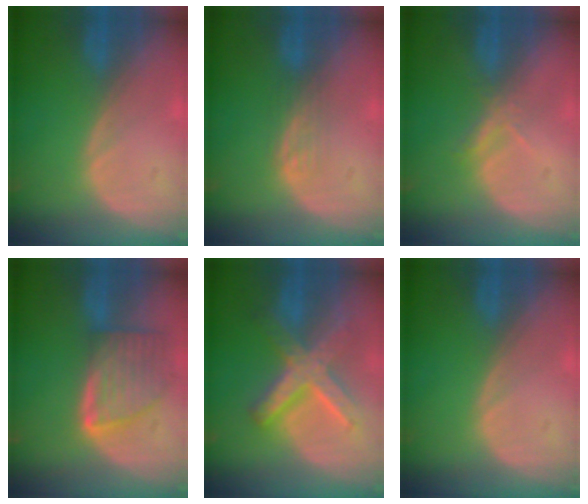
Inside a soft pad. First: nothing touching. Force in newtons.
{"total": 2.4, "press": 2.3, "slide": 0.4}
{"total": 2.3, "press": 2.1, "slide": 0.9}
{"total": 8.1, "press": 7.2, "slide": 3.6}
{"total": 9.0, "press": 9.0, "slide": 0.6}
{"total": 0.0}